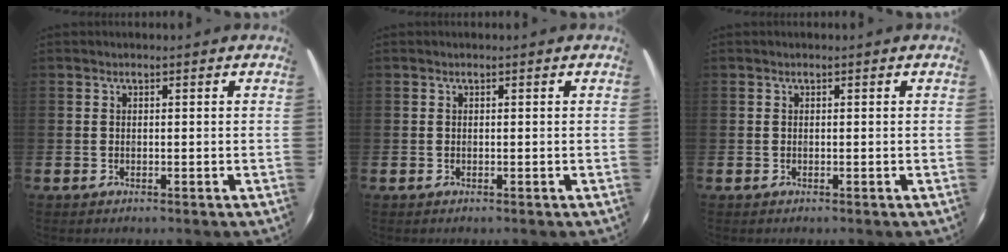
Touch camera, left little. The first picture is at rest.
{"total": 0.0}
{"total": 0.0}